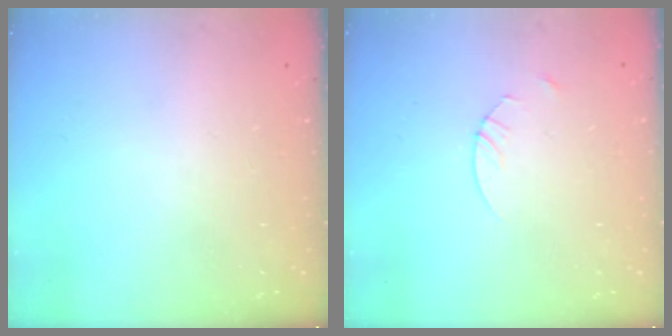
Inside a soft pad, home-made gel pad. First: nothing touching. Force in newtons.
{"total": 1.4, "press": 1.4, "slide": 0.2}